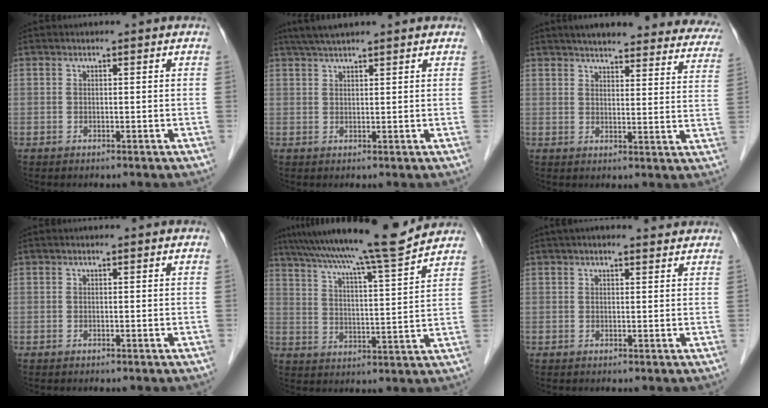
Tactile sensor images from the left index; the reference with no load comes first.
{"total": 4.9, "force": [4.2, 0.2, 2.6], "torque": [-0.042, 0.032, 0.074]}
{"total": 26.4, "force": [23.9, 5.3, 10.0], "torque": [-0.126, -0.038, 0.268]}
{"total": 0.0}
{"total": 17.3, "force": [15.2, -1.1, 8.1], "torque": [-0.140, -0.010, 0.226]}
{"total": 4.9, "force": [4.2, 0.9, 2.3], "torque": [-0.034, 0.026, 0.054]}